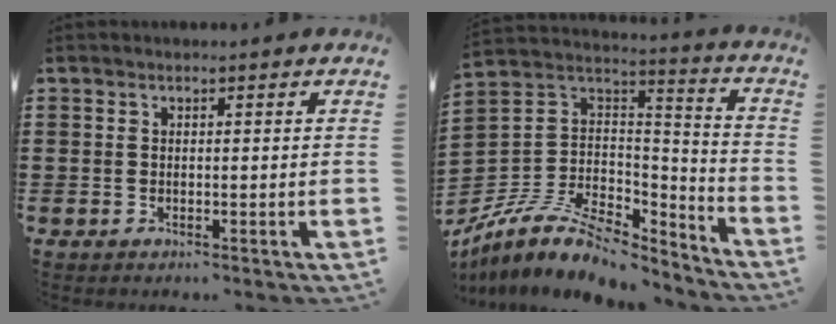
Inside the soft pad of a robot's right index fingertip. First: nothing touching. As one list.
[{"total": 9.5, "force": [-7.1, 4.1, 4.8], "torque": [-0.112, 0.011, -0.141]}]